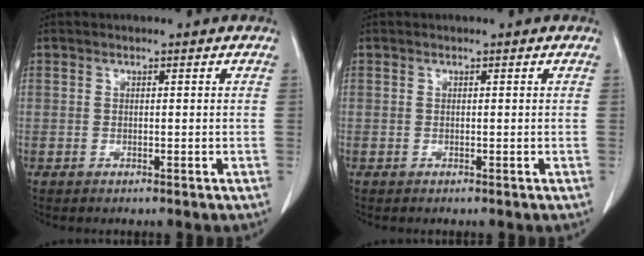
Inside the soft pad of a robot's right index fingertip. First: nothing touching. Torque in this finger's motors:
{"motor_torque": [-0.04, 0.03, 0.01, 0.00]}